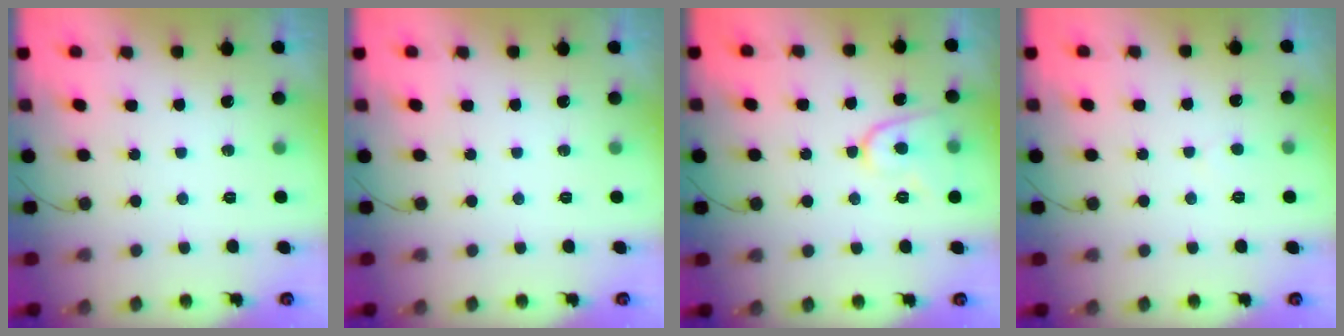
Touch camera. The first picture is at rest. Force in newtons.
{"total": 0.0}
{"total": 8.9, "press": 8.9, "slide": 0.8}
{"total": 2.6, "press": 2.6, "slide": 0.2}